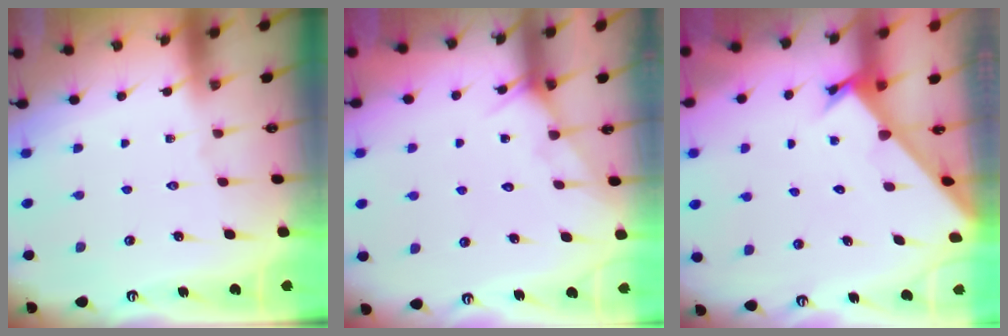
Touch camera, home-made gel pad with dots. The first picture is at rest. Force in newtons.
{"total": 5.8, "press": 5.8, "slide": 0.5}
{"total": 2.3, "press": 2.3, "slide": 0.2}